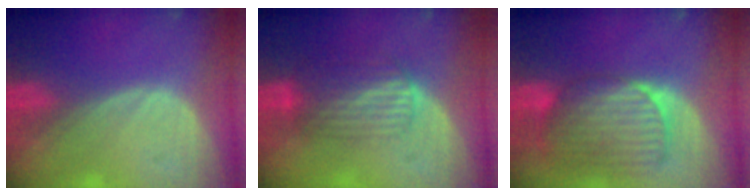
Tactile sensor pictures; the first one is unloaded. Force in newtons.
{"total": 6.8, "press": 5.9, "slide": 3.4}
{"total": 9.8, "press": 8.5, "slide": 4.8}